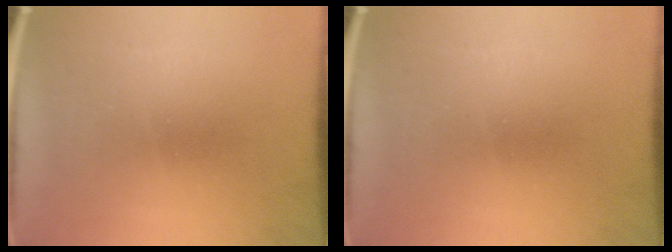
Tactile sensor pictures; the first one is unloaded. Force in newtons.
{"total": 0.0}